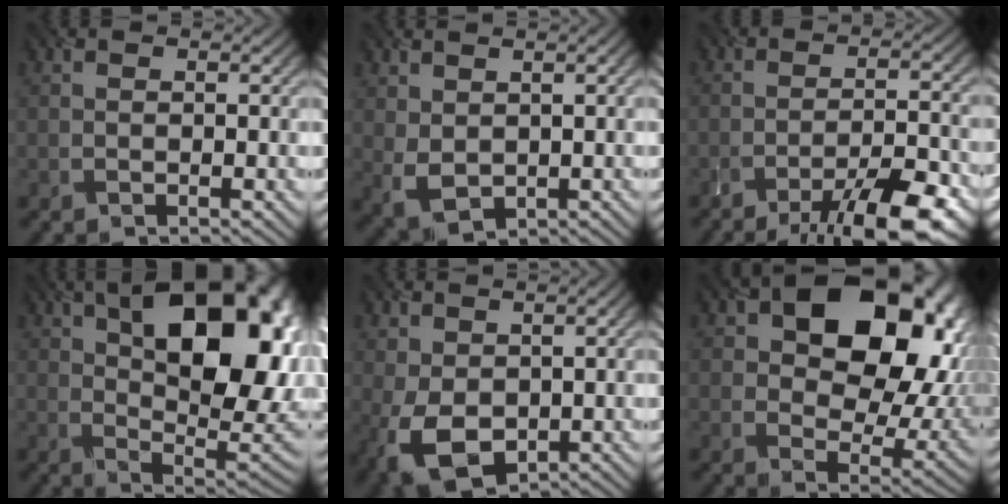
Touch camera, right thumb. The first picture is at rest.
{"total": 2.9, "force": [1.0, 1.9, 1.9], "torque": [-0.055, -0.003, 0.028]}
{"total": 10.7, "force": [-8.1, 2.4, 6.5], "torque": [-0.108, -0.004, -0.118]}
{"total": 19.5, "force": [6.1, 10.5, 15.2], "torque": [-0.182, 0.029, 0.080]}
{"total": 7.2, "force": [-1.1, 4.8, 5.2], "torque": [-0.140, -0.020, -0.014]}
{"total": 18.5, "force": [6.2, 12.4, 12.3], "torque": [-0.146, 0.023, 0.097]}